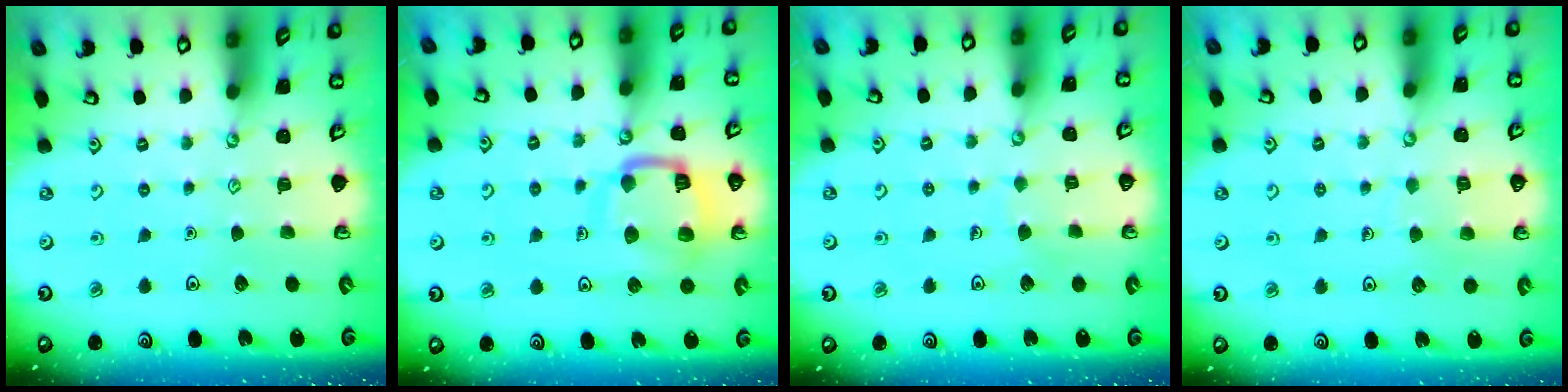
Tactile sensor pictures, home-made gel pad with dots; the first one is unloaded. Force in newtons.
{"total": 13.2, "press": 13.1, "slide": 1.5}
{"total": 3.6, "press": 3.6, "slide": 0.2}
{"total": 5.6, "press": 5.6, "slide": 0.2}